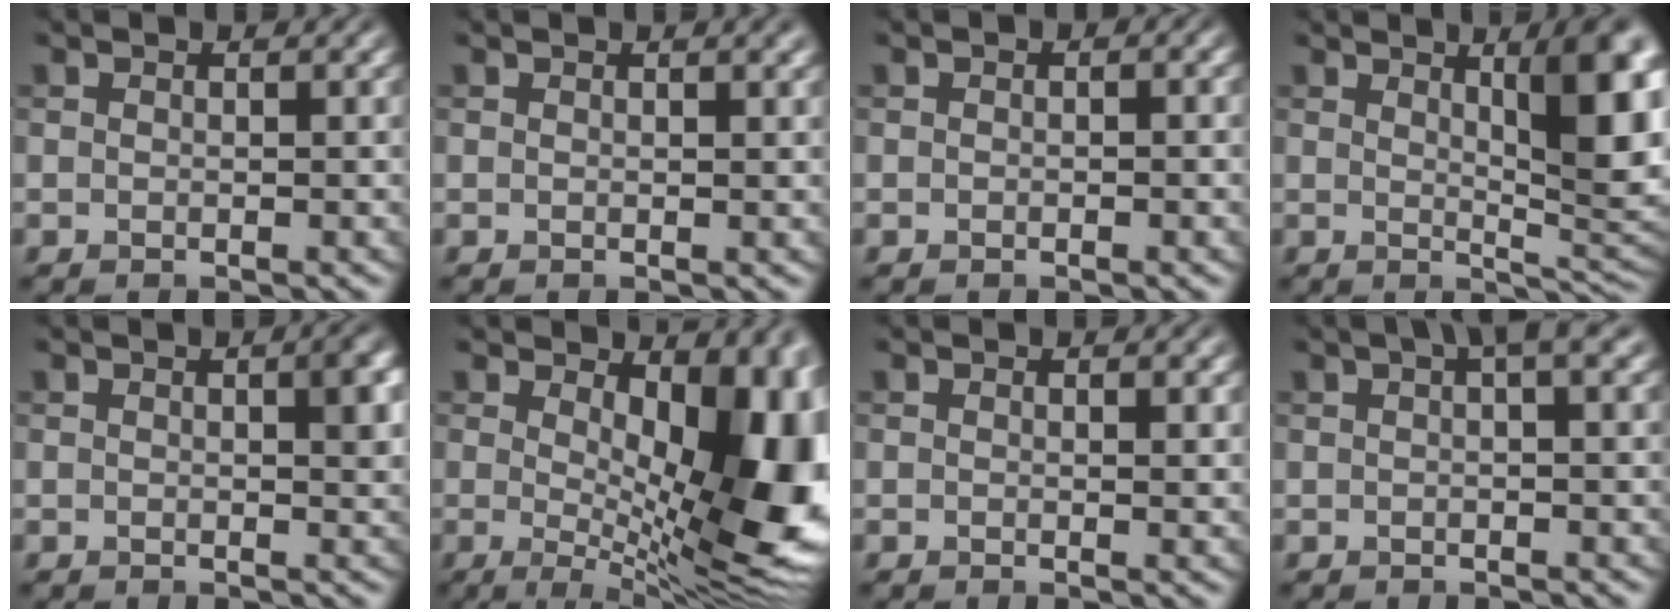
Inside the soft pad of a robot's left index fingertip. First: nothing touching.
{"total": 1.5, "force": [0.9, 0.5, 1.1], "torque": [-0.008, 0.004, 0.013]}
{"total": 0.9, "force": [-0.1, 0.5, 0.8], "torque": [-0.011, 0.001, -0.002]}
{"total": 10.4, "force": [3.0, 3.2, 9.4], "torque": [-0.087, 0.008, 0.041]}
{"total": 2.8, "force": [0.8, 0.7, 2.6], "torque": [-0.026, 0.006, 0.011]}
{"total": 12.6, "force": [1.5, 5.5, 11.3], "torque": [-0.114, -0.010, 0.028]}
{"total": 1.0, "force": [0.5, 0.2, 0.8], "torque": [-0.009, -0.003, 0.009]}
{"total": 3.4, "force": [1.6, 0.5, 2.9], "torque": [-0.036, 0.009, 0.023]}